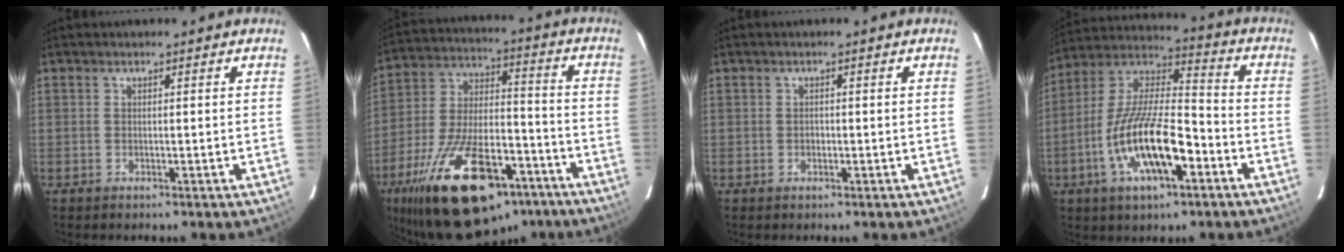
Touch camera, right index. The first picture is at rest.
{"total": 28.4, "force": [-17.8, 12.6, 18.2], "torque": [-0.344, -0.009, -0.271]}
{"total": 0.8, "force": [-0.3, 0.7, 0.1], "torque": [-0.001, 0.001, -0.004]}
{"total": 17.7, "force": [-7.1, 6.1, 15.0], "torque": [-0.300, -0.005, -0.131]}